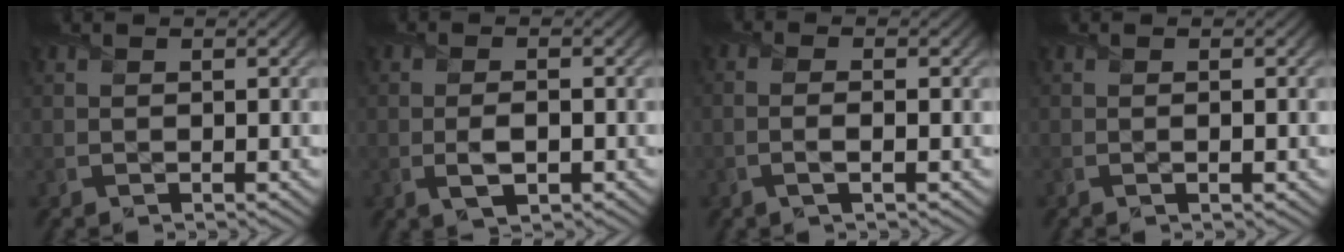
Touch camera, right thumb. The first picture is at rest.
{"total": 2.9, "force": [-0.8, 1.3, 2.5], "torque": [-0.052, -0.008, -0.012]}
{"total": 1.9, "force": [-0.7, 0.5, 1.8], "torque": [-0.037, 0.000, -0.017]}
{"total": 0.7, "force": [0.0, 0.0, 0.7], "torque": [-0.011, 0.000, -0.001]}